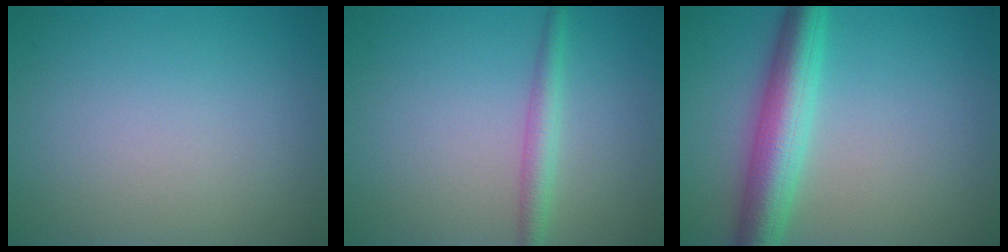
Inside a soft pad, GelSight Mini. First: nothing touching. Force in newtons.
{"total": 2.1, "press": 2.1, "slide": 0.1}
{"total": 6.0, "press": 6.0, "slide": 0.1}